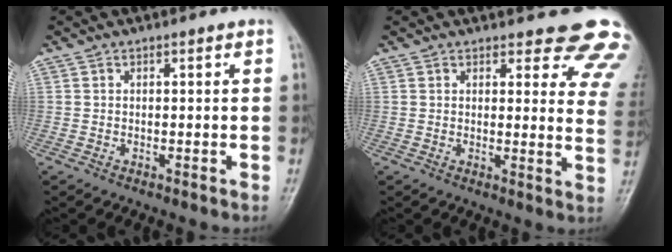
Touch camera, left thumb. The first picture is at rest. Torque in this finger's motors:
{"motor_torque": [2.56, 2.45, 1.38, -1.39, 0.12]}